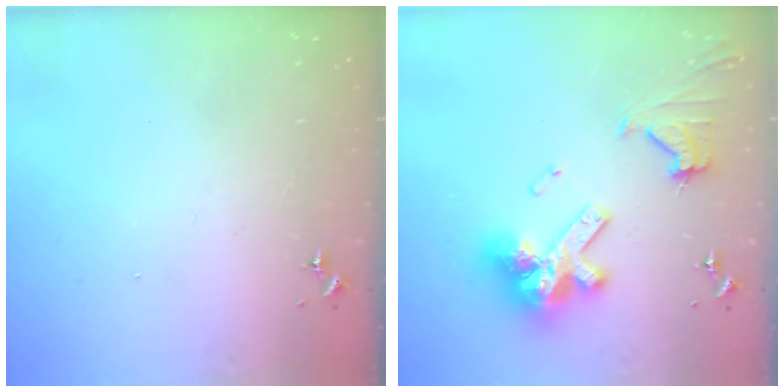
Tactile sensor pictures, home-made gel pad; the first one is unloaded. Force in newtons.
{"total": 18.7, "press": 18.6, "slide": 2.0}